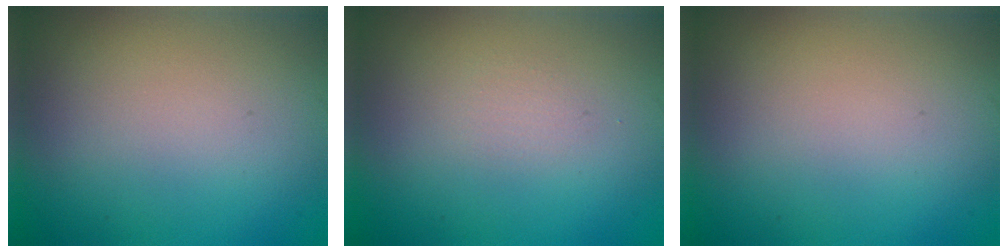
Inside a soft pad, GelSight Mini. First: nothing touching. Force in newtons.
{"total": 0.6, "press": 0.6, "slide": 0.1}
{"total": 0.0}